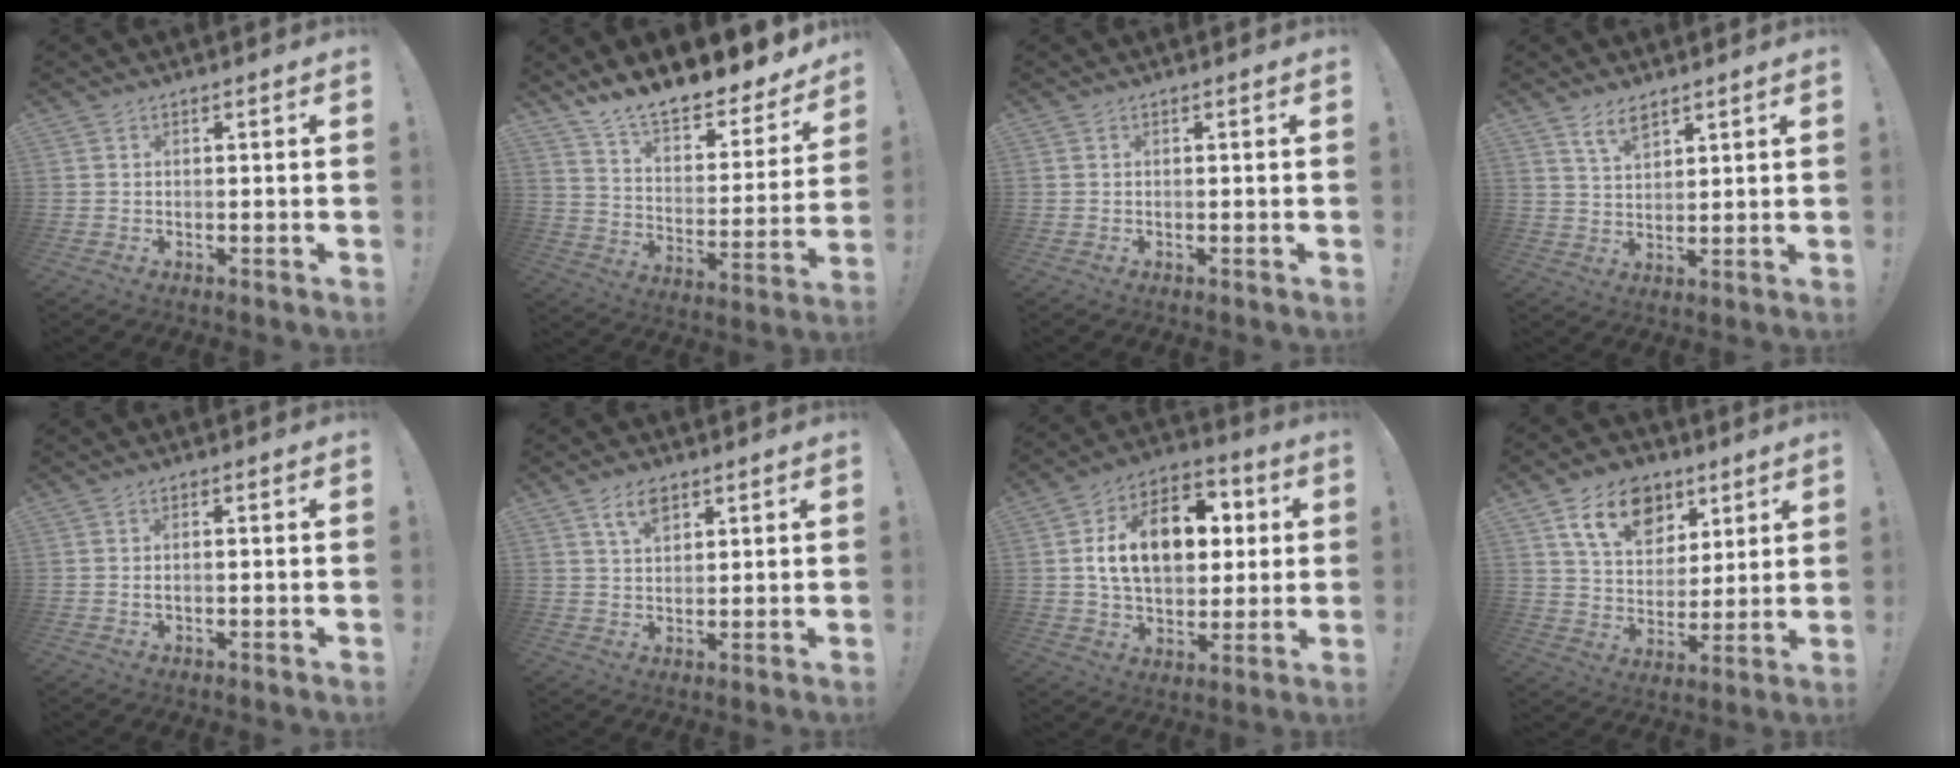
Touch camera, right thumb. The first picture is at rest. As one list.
[{"total": 12.9, "force": [11.6, 3.1, 4.6], "torque": [-0.084, -0.105, 0.203]}, {"total": 0.0}, {"total": 5.8, "force": [4.4, 2.3, 3.0], "torque": [-0.055, -0.020, 0.082]}, {"total": 0.9, "force": [-0.2, 0.1, 0.9], "torque": [-0.017, 0.001, -0.004]}, {"total": 5.7, "force": [3.5, 2.9, 3.4], "torque": [-0.053, -0.010, 0.061]}, {"total": 18.6, "force": [3.9, 12.2, 13.4], "torque": [-0.198, -0.003, 0.069]}, {"total": 15.1, "force": [8.1, 10.4, 7.4], "torque": [-0.112, -0.031, 0.153]}]